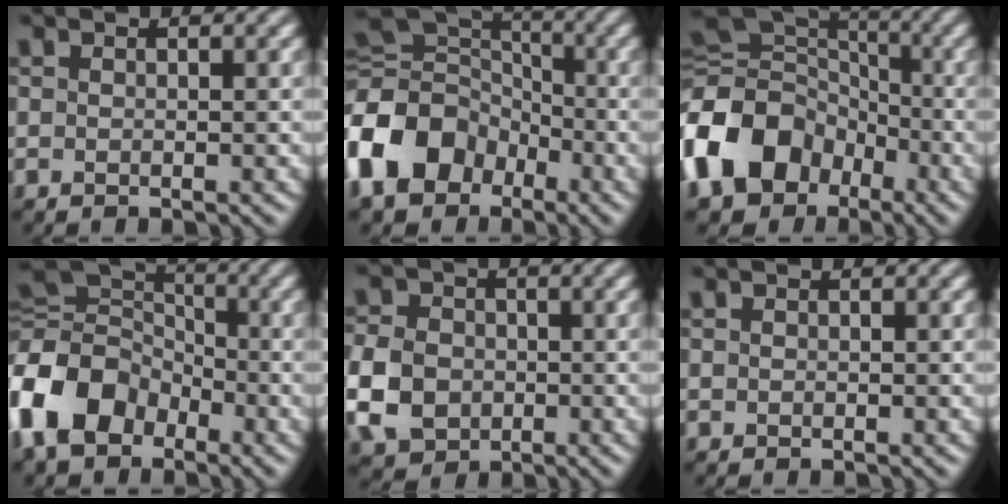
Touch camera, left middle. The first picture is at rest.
{"total": 12.6, "force": [-4.4, 10.2, 5.9], "torque": [-0.143, -0.009, -0.103]}
{"total": 13.6, "force": [-5.2, 10.9, 6.3], "torque": [-0.147, -0.009, -0.111]}
{"total": 10.6, "force": [-3.9, 7.9, 5.9], "torque": [-0.139, -0.003, -0.092]}
{"total": 5.9, "force": [-1.4, 5.0, 2.9], "torque": [-0.077, 0.004, -0.041]}
{"total": 0.0}